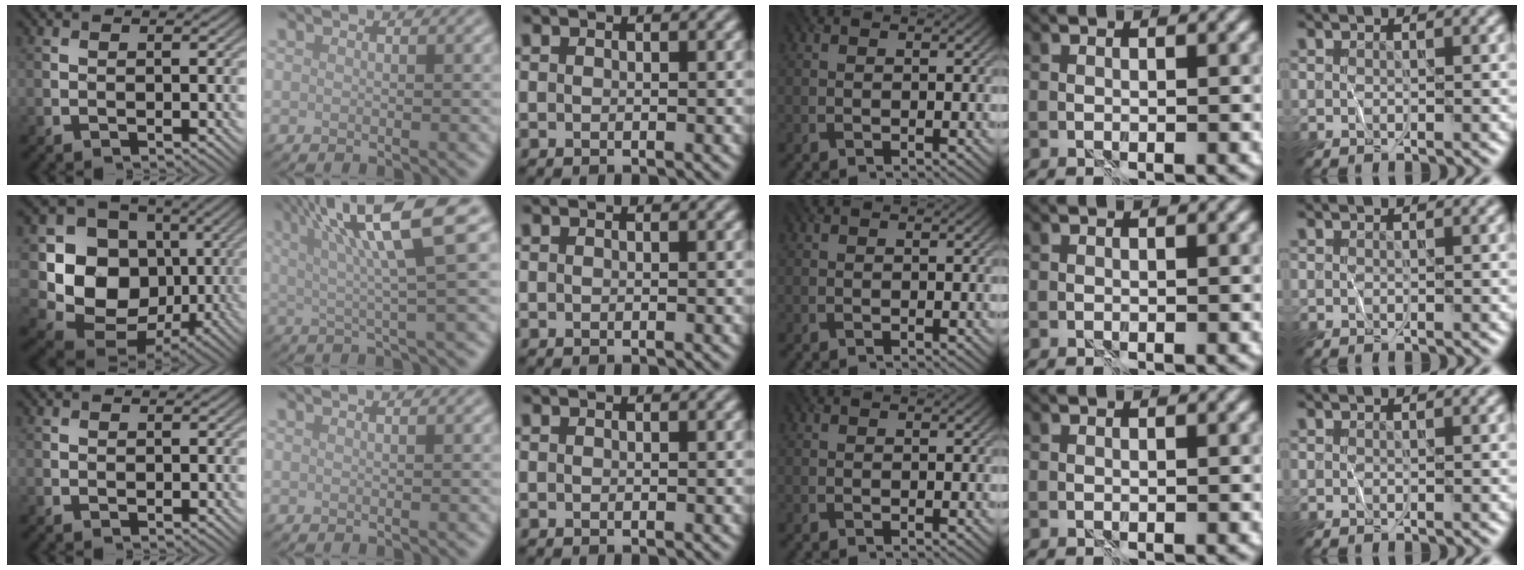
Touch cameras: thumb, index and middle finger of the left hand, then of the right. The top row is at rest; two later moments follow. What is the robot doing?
{"motion": "wrap", "object": "plastic wrap"}